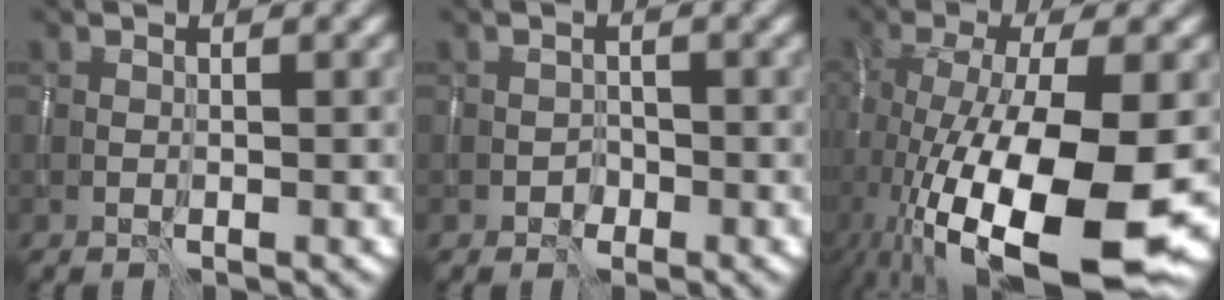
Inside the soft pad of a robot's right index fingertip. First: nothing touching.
{"total": 0.9, "force": [-0.6, 0.7, -0.2], "torque": [0.009, 0.000, -0.012]}
{"total": 15.3, "force": [-5.0, 5.2, 13.5], "torque": [-0.235, -0.034, -0.069]}